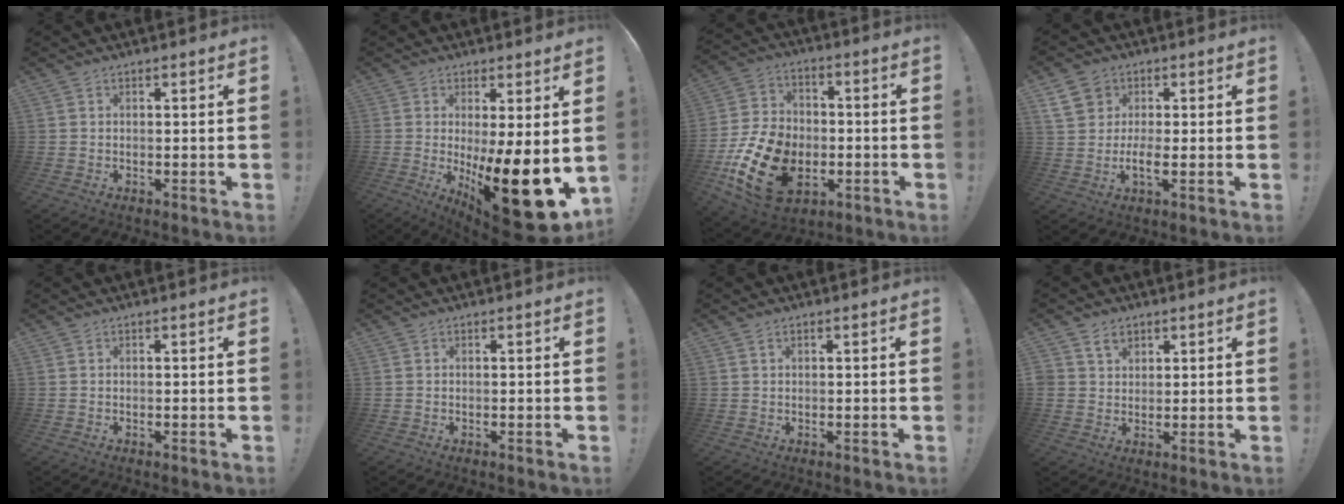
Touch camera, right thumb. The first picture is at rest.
{"total": 18.4, "force": [-3.4, 4.3, 17.5], "torque": [-0.233, -0.017, -0.042]}
{"total": 19.5, "force": [-6.4, 13.8, 12.2], "torque": [-0.224, 0.041, -0.101]}
{"total": 7.5, "force": [0.8, 5.7, 4.8], "torque": [-0.082, 0.001, 0.018]}
{"total": 0.0}
{"total": 0.0}
{"total": 0.7, "force": [0.5, 0.4, 0.3], "torque": [-0.002, -0.002, 0.009]}
{"total": 5.1, "force": [2.9, 3.9, 1.4], "torque": [-0.023, -0.010, 0.055]}